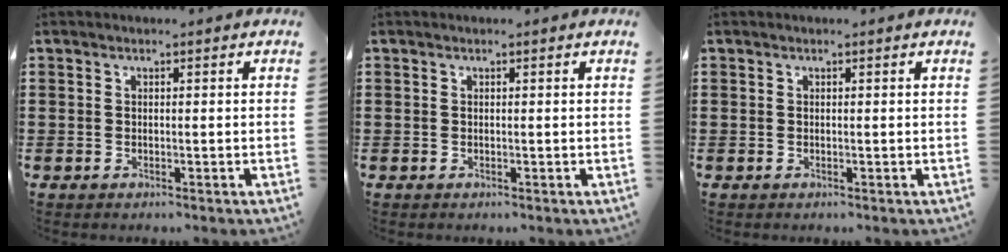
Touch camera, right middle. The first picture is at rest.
{"total": 0.0}
{"total": 0.0}